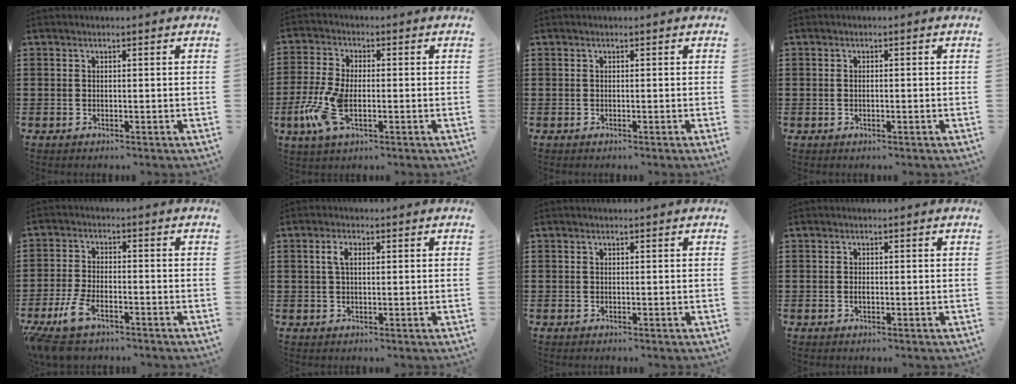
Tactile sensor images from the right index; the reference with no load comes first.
{"total": 8.4, "force": [-2.3, 3.9, 7.1], "torque": [-0.172, -0.014, -0.046]}
{"total": 0.0}
{"total": 0.7, "force": [-0.1, 0.3, 0.7], "torque": [-0.013, 0.000, -0.002]}
{"total": 6.5, "force": [-4.1, 2.3, 4.5], "torque": [-0.120, -0.009, -0.084]}
{"total": 2.6, "force": [0.6, 1.2, 2.2], "torque": [-0.047, 0.009, 0.009]}
{"total": 0.0}
{"total": 0.8, "force": [-0.1, 0.4, 0.7], "torque": [-0.014, -0.001, -0.002]}